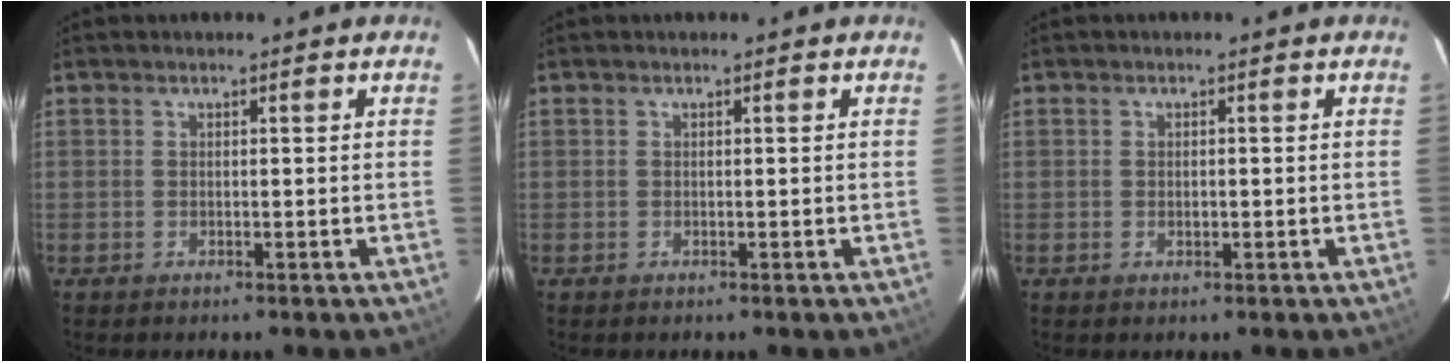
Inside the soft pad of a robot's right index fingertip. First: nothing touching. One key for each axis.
{"total": 0.0}
{"total": 0.9, "fx": -0.1, "fy": 0.7, "fz": 0.6, "tx": -0.009, "ty": 0.003, "tz": 0.001}